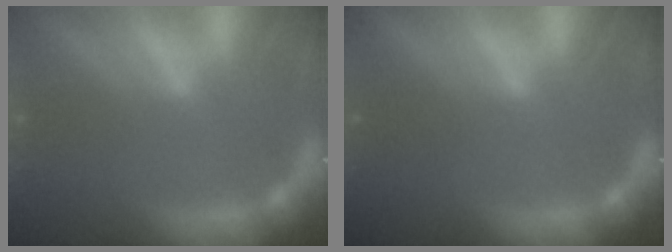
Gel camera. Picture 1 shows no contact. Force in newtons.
{"total": 1.5}